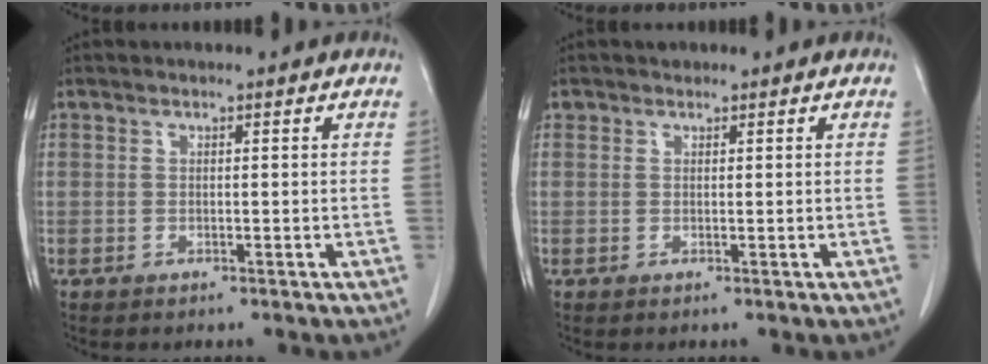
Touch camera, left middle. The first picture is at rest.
{"total": 0.8, "force": [0.6, 0.5, 0.0], "torque": [-0.001, 0.005, 0.011]}